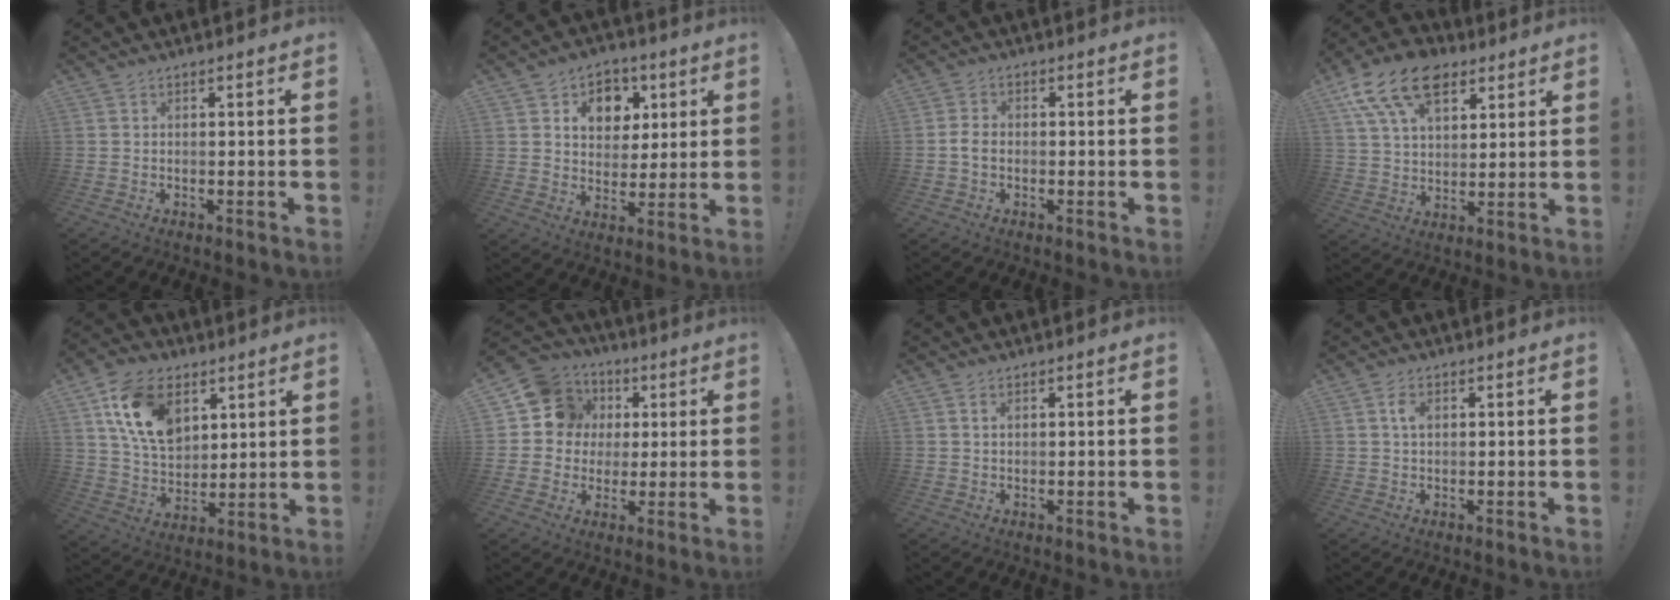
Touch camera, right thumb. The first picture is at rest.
{"total": 10.0, "force": [4.5, 8.2, 3.6], "torque": [-0.043, -0.026, 0.087]}
{"total": 3.3, "force": [-0.9, 2.3, 2.2], "torque": [-0.041, 0.009, -0.016]}
{"total": 17.7, "force": [9.2, 11.2, 10.2], "torque": [-0.176, -0.044, 0.166]}
{"total": 17.5, "force": [7.4, 11.8, 10.6], "torque": [-0.181, -0.022, 0.144]}
{"total": 12.3, "force": [3.4, 11.3, 3.6], "torque": [-0.049, -0.008, 0.077]}
{"total": 1.0, "force": [0.4, 0.5, 0.7], "torque": [-0.009, -0.001, 0.007]}
{"total": 3.0, "force": [0.7, 1.8, 2.3], "torque": [-0.034, -0.001, 0.009]}